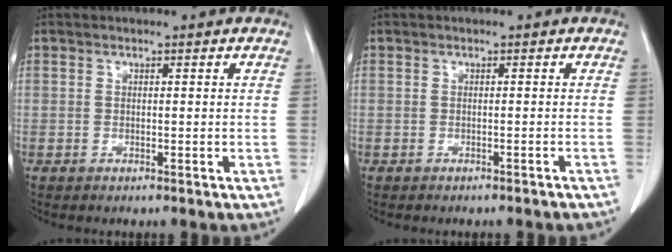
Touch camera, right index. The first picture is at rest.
{"total": 2.6, "force": [-2.4, 0.1, 0.9], "torque": [-0.014, -0.002, -0.028]}